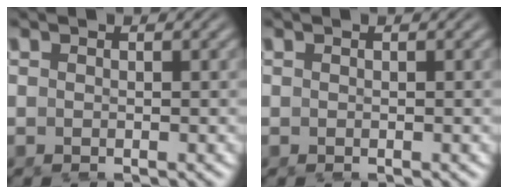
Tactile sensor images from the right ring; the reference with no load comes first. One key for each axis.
{"total": 0.0}